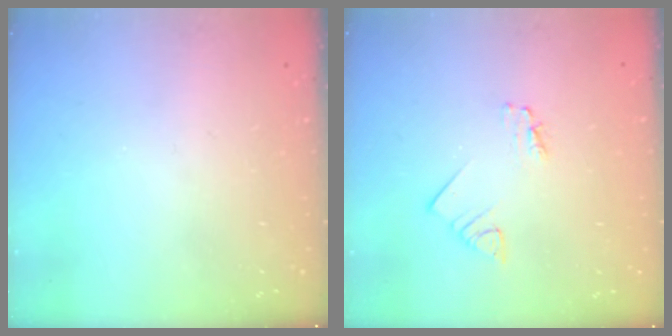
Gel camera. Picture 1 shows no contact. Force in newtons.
{"total": 2.4, "press": 2.4, "slide": 0.1}